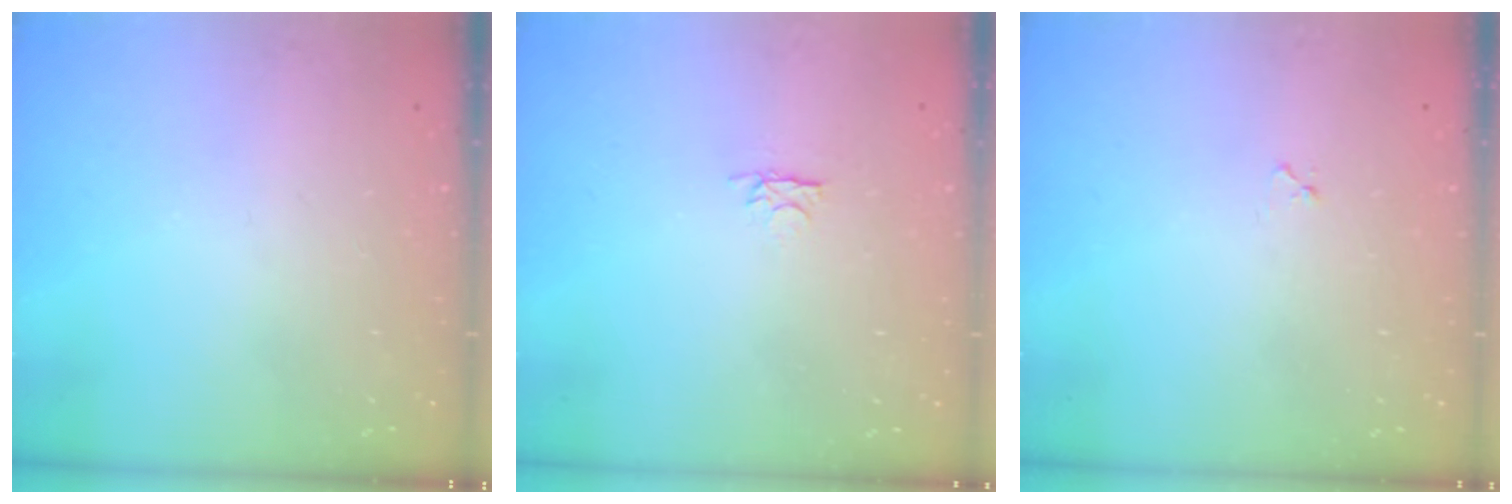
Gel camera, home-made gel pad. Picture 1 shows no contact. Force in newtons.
{"total": 2.8, "press": 2.7, "slide": 0.4}
{"total": 3.4, "press": 3.4, "slide": 0.4}